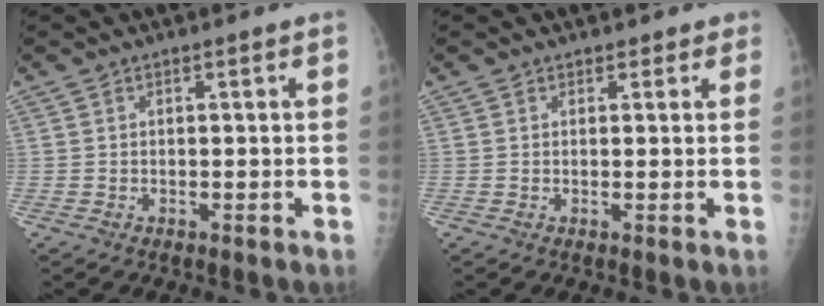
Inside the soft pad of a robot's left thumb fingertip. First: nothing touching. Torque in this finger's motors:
{"motor_torque": [-0.21, -0.02, -0.16, -0.07, 0.00]}